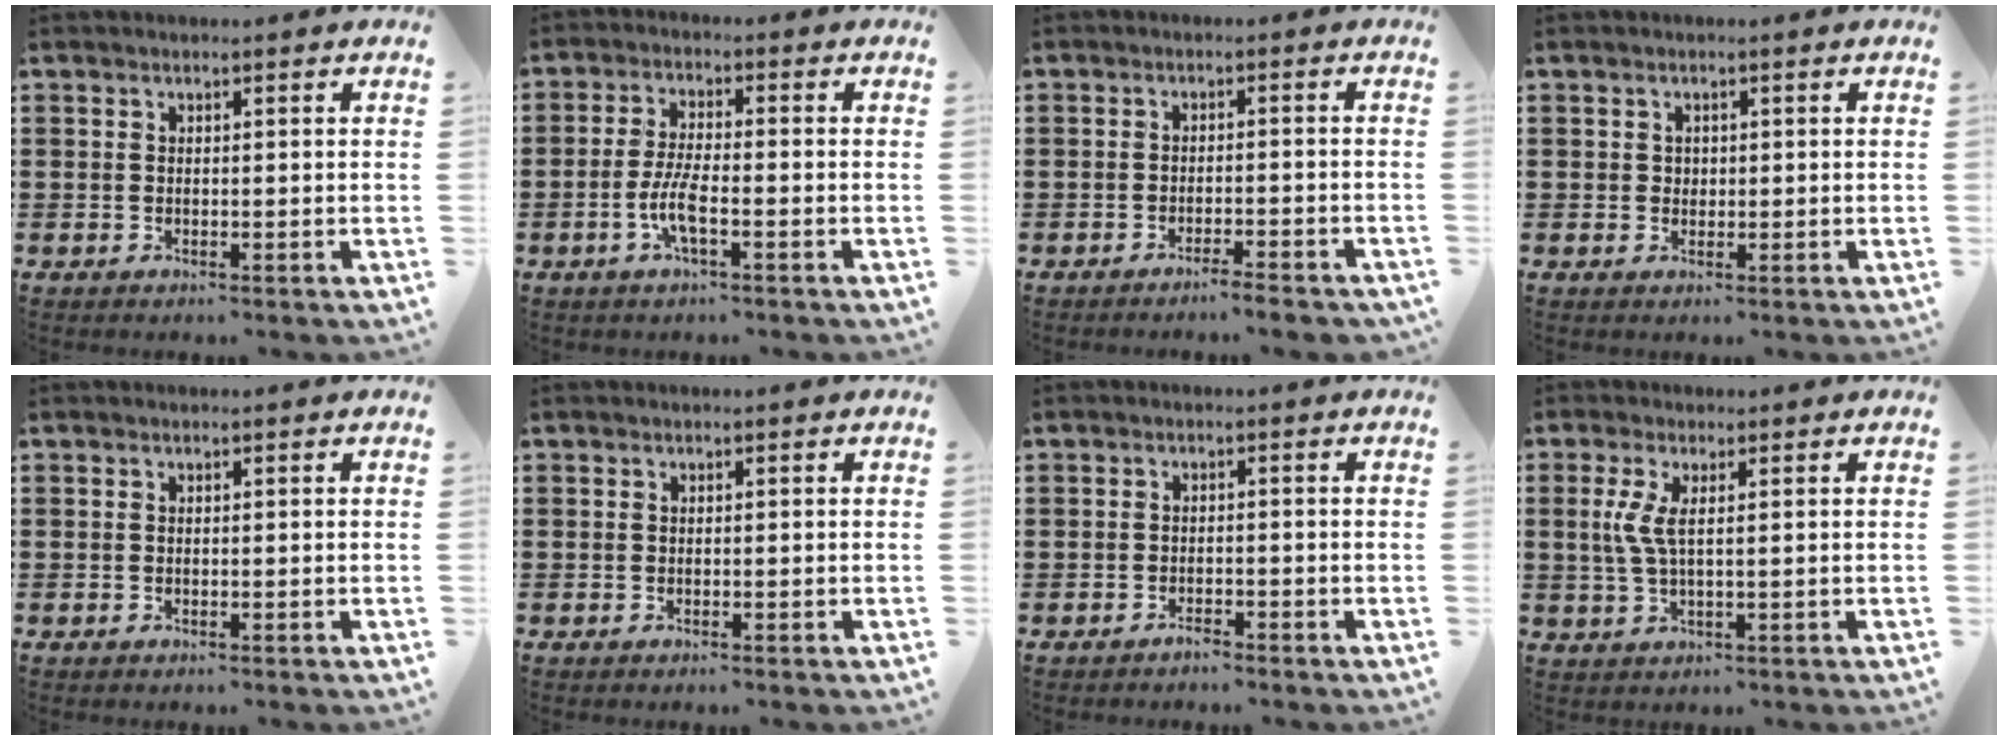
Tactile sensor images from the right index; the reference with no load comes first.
{"total": 4.8, "force": [-1.9, 1.0, 4.3], "torque": [-0.099, -0.006, -0.043]}
{"total": 2.7, "force": [-2.4, -0.1, 1.2], "torque": [-0.019, -0.001, -0.047]}
{"total": 1.0, "force": [0.3, 0.9, 0.3], "torque": [-0.008, 0.004, 0.007]}
{"total": 0.0}
{"total": 0.0}
{"total": 1.2, "force": [-1.2, 0.1, 0.2], "torque": [-0.008, 0.000, -0.025]}
{"total": 3.9, "force": [0.8, 0.8, 3.7], "torque": [-0.090, -0.006, 0.009]}